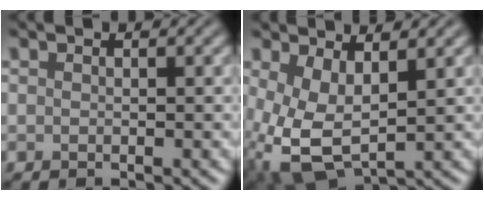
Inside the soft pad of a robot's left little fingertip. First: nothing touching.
{"total": 6.5, "force": [0.3, 3.7, 5.3], "torque": [-0.135, -0.015, 0.015]}